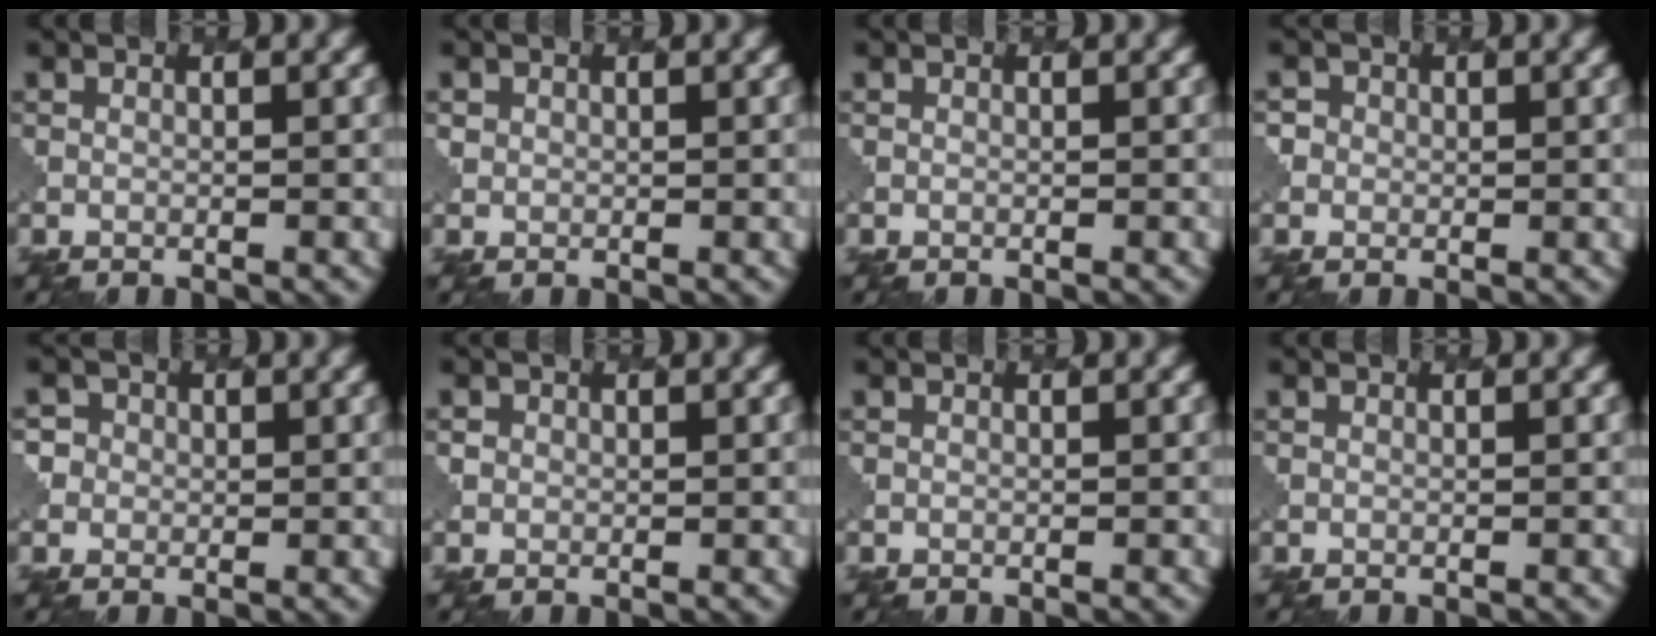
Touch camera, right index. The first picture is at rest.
{"total": 1.0, "force": [0.4, 0.9, -0.1], "torque": [0.006, -0.001, 0.004]}
{"total": 0.0}
{"total": 2.2, "force": [0.6, 2.1, 0.2], "torque": [0.009, 0.010, -0.012]}
{"total": 3.2, "force": [0.8, 3.0, 0.6], "torque": [0.009, 0.024, -0.015]}
{"total": 0.9, "force": [0.2, 0.9, -0.2], "torque": [0.012, -0.002, 0.000]}
{"total": 0.0}
{"total": 0.0}